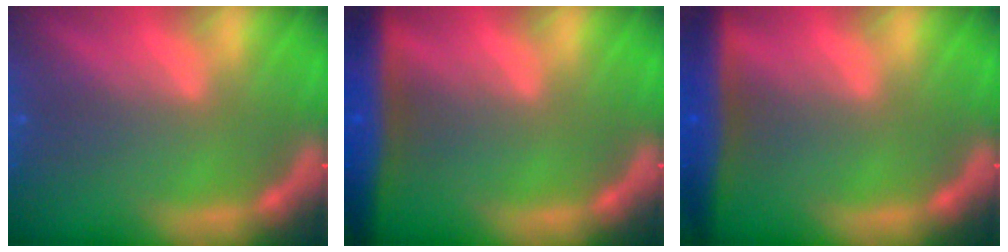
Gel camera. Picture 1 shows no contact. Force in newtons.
{"total": 7.5}
{"total": 6.0}